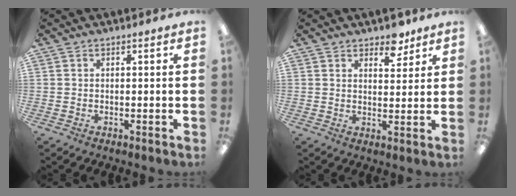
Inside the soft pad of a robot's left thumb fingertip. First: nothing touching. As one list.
[{"total": 5.9, "force": [4.7, 2.9, 2.1], "torque": [-0.004, -0.029, 0.079]}]